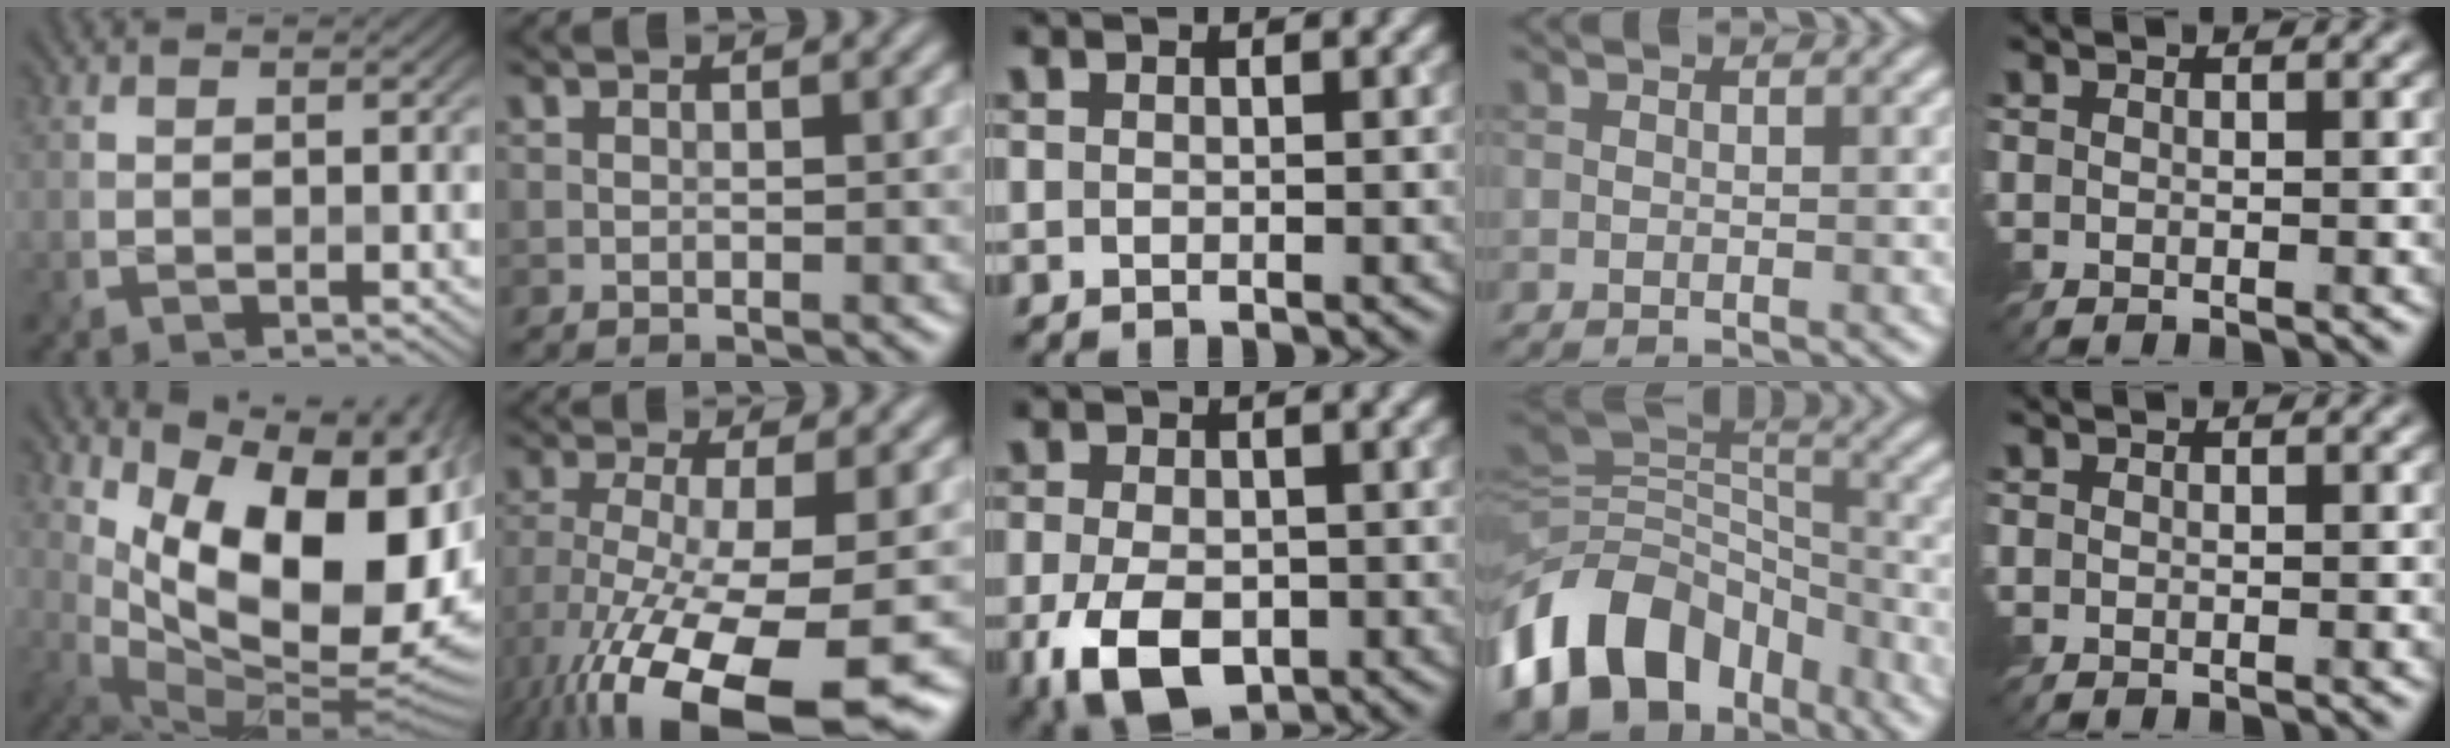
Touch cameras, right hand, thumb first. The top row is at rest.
{"thumb": {"total": 16.2, "force": [4.3, 8.6, 13.1], "torque": [-0.198, -0.017, 0.089]}, "index": {"total": 14.9, "force": [-8.7, 4.0, 11.4], "torque": [-0.238, -0.045, -0.135]}, "middle": {"total": 7.1, "force": [-2.7, 4.3, 4.9], "torque": [-0.106, -0.018, -0.047]}, "ring": {"total": 12.8, "force": [-6.5, 8.4, 7.0], "torque": [-0.136, 0.014, -0.127]}}